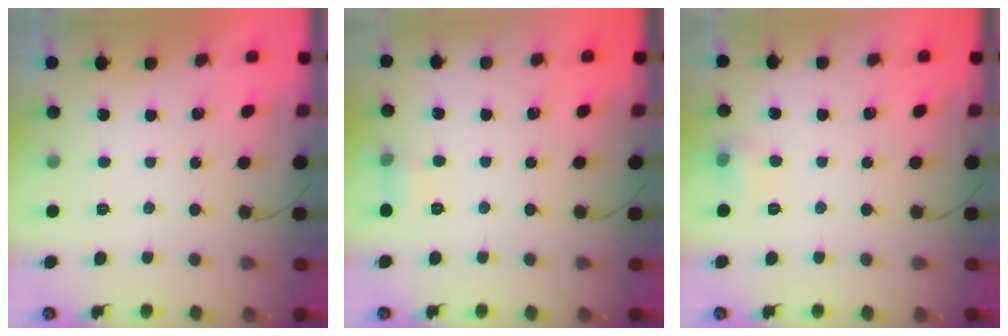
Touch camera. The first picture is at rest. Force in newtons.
{"total": 5.5, "press": 5.1, "slide": 2.0}
{"total": 6.3, "press": 6.2, "slide": 1.2}